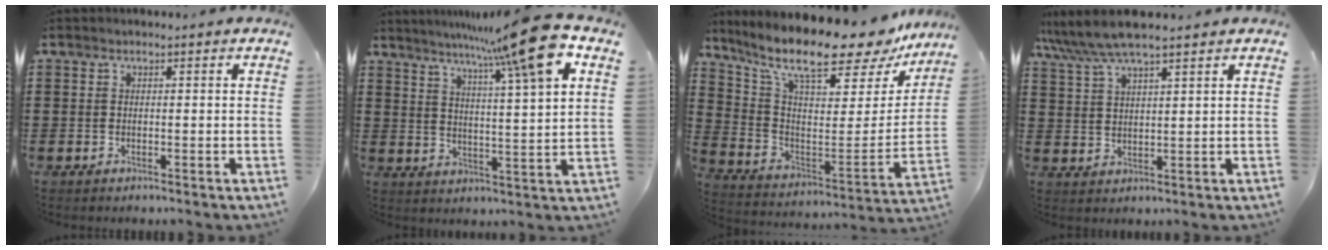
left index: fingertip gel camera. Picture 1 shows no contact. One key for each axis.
{"total": 12.2, "fx": 8.5, "fy": -0.3, "fz": 8.7, "tx": -0.149, "ty": -0.044, "tz": 0.128}
{"total": 13.0, "fx": 10.5, "fy": 2.7, "fz": 7.2, "tx": -0.161, "ty": -0.078, "tz": 0.174}
{"total": 6.1, "fx": 5.1, "fy": 0.6, "fz": 3.3, "tx": -0.077, "ty": -0.011, "tz": 0.091}